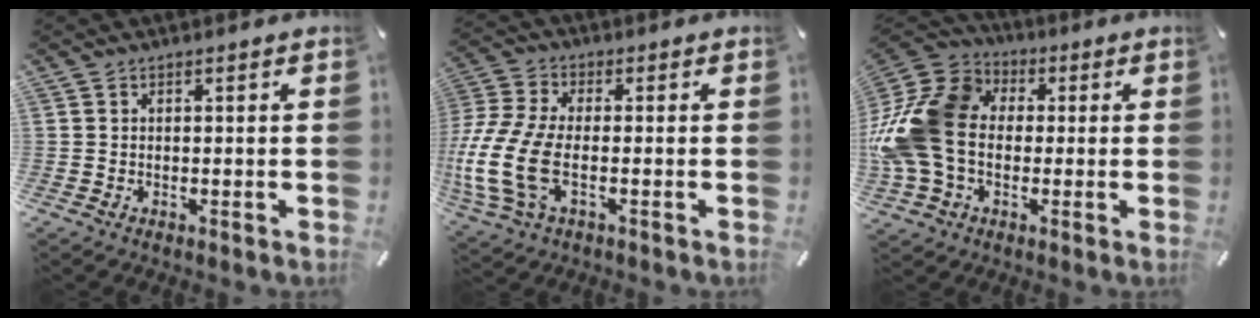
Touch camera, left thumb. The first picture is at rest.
{"total": 13.6, "force": [-3.1, 7.6, 10.8], "torque": [-0.249, -0.005, -0.056]}
{"total": 18.4, "force": [-0.9, 15.2, 10.4], "torque": [-0.247, 0.019, -0.017]}